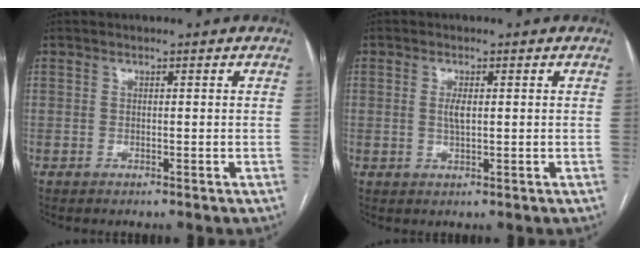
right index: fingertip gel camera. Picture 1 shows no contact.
{"total": 2.0, "force": [0.3, 0.7, 1.9], "torque": [-0.039, -0.001, 0.007]}